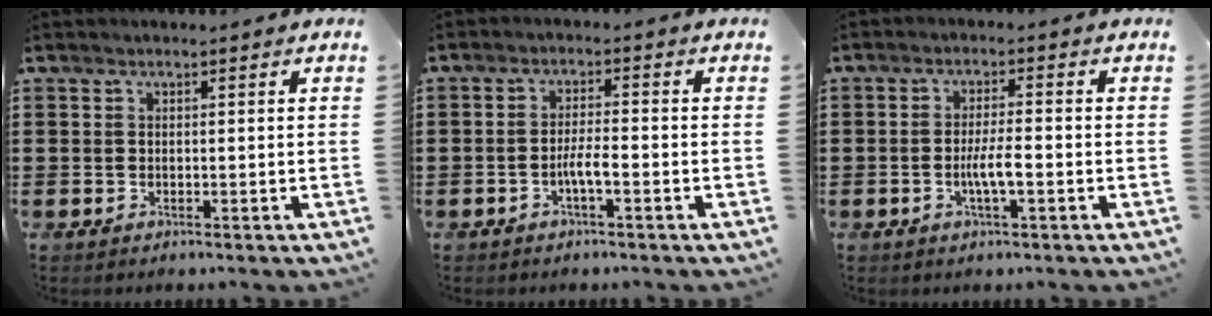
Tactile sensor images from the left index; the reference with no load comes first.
{"total": 3.2, "force": [-1.4, 0.6, 2.8], "torque": [-0.058, 0.002, -0.028]}
{"total": 4.0, "force": [-1.1, 0.7, 3.8], "torque": [-0.073, 0.000, -0.022]}